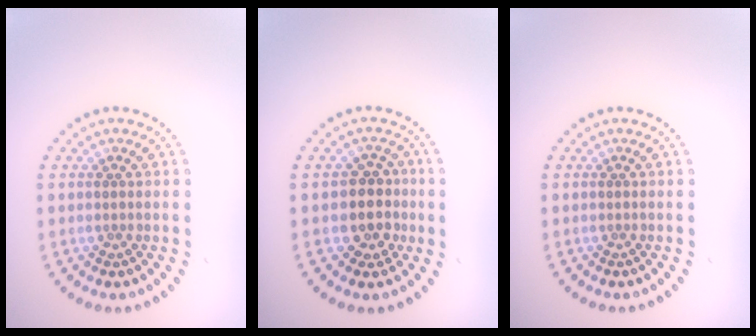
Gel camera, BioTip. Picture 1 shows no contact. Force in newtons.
{"total": 3.3, "press": 2.9, "slide": 1.5}
{"total": 0.0}